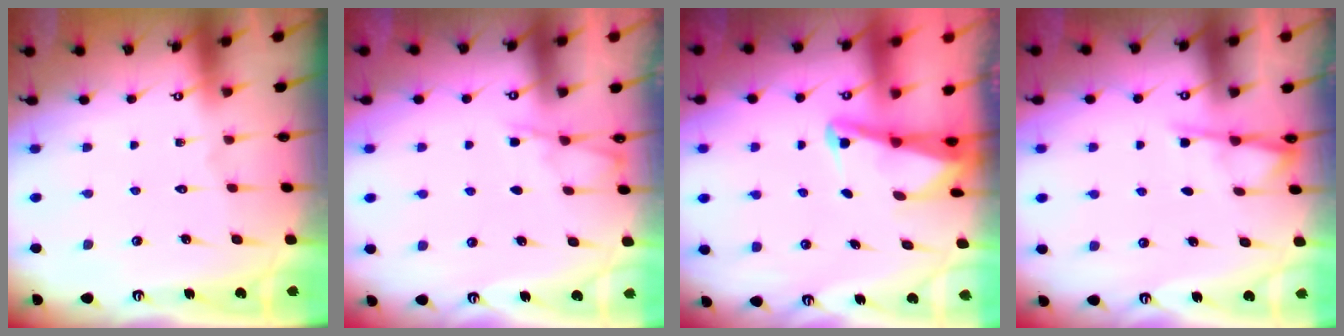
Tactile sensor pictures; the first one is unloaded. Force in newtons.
{"total": 3.5, "press": 3.5, "slide": 0.7}
{"total": 2.5, "press": 2.4, "slide": 0.6}
{"total": 4.6, "press": 4.6, "slide": 0.5}